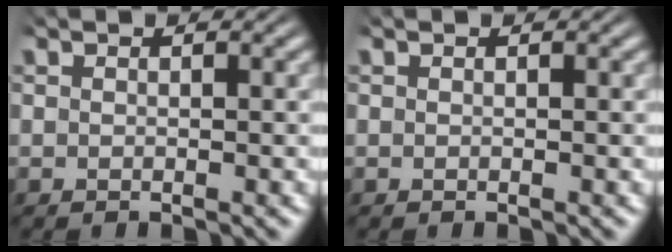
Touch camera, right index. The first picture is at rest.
{"total": 0.0}